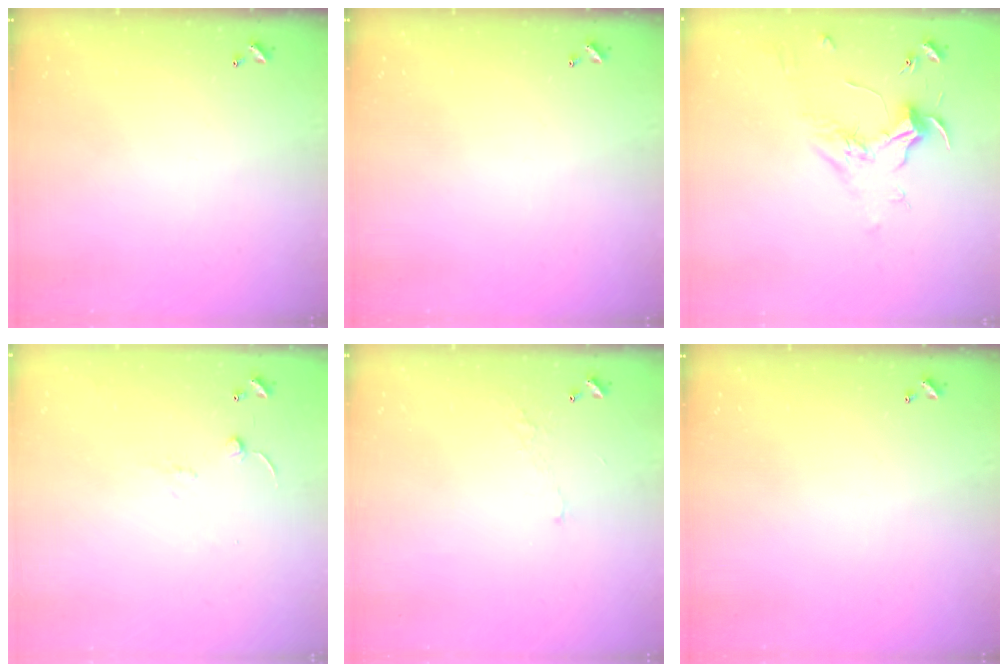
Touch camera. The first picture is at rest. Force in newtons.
{"total": 0.0}
{"total": 1.8, "press": 1.6, "slide": 0.6}
{"total": 7.1, "press": 7.1, "slide": 0.6}
{"total": 3.5, "press": 3.5, "slide": 0.7}
{"total": 0.0}